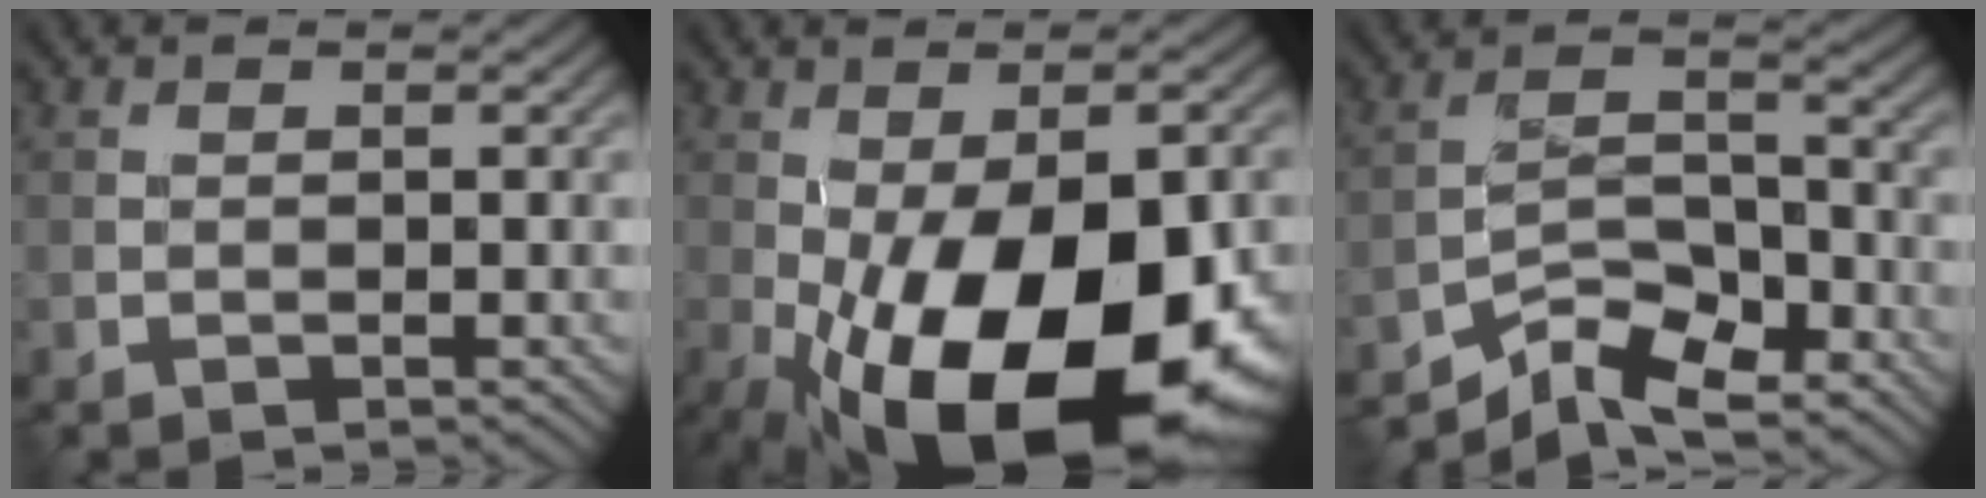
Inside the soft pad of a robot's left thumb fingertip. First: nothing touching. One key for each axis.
{"total": 21.3, "fx": -7.7, "fy": 10.2, "fz": 17.0, "tx": -0.286, "ty": -0.041, "tz": -0.092}
{"total": 7.7, "fx": -6.6, "fy": 2.3, "fz": 3.3, "tx": -0.050, "ty": 0.008, "tz": -0.134}